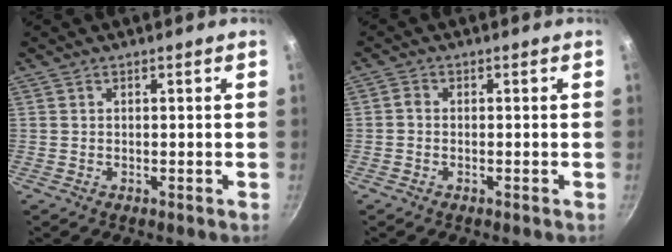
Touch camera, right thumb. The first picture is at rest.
{"total": 1.3, "force": [-0.8, 0.8, 0.6], "torque": [-0.015, 0.008, -0.017]}